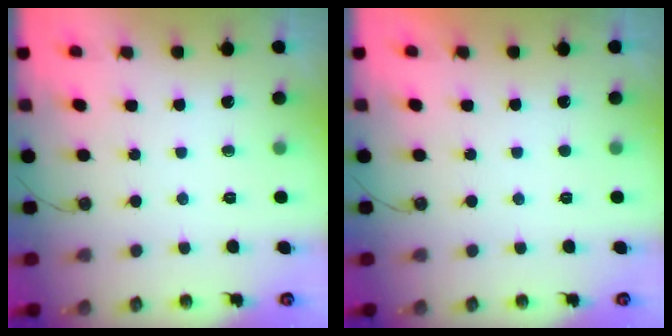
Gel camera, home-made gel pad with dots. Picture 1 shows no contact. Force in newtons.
{"total": 0.0}